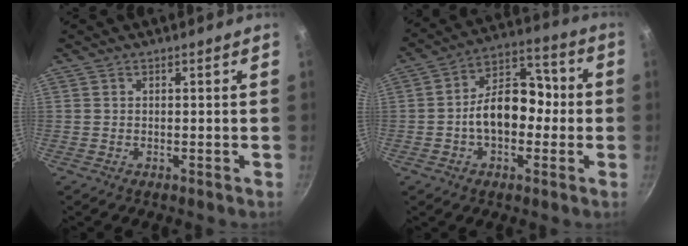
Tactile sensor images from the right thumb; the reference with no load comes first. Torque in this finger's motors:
{"motor_torque": [1.19, 1.12, 1.28, -0.38, 0.08]}